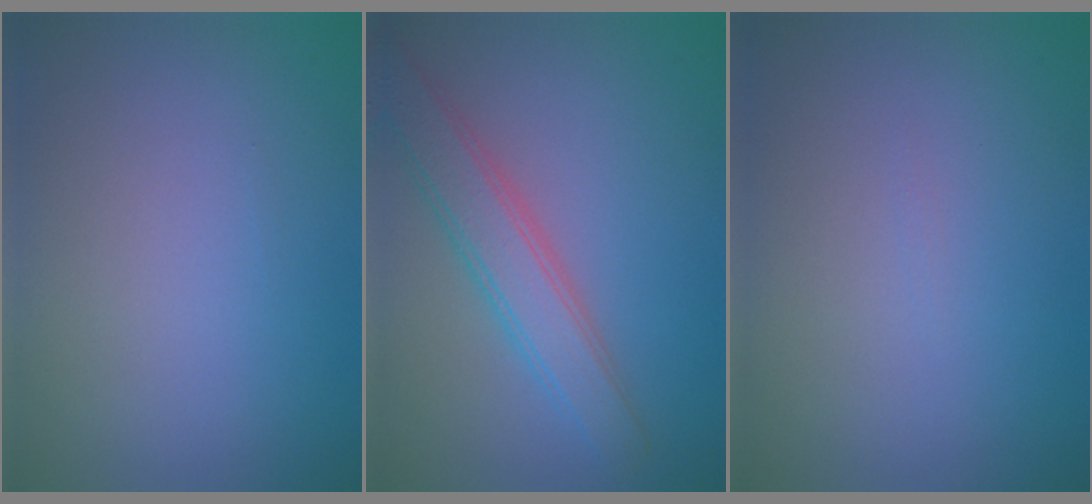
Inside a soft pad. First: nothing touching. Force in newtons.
{"total": 4.3, "press": 4.2, "slide": 0.4}
{"total": 0.0}